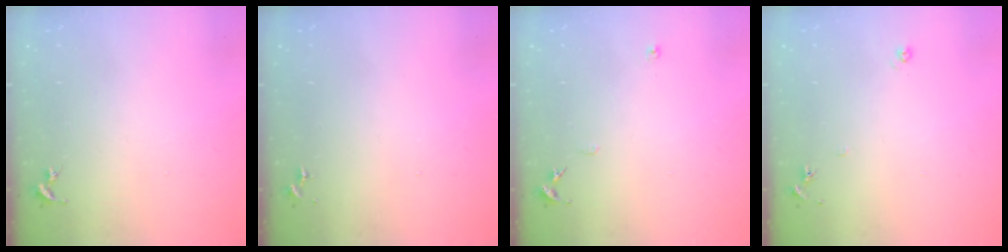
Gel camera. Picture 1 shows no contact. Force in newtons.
{"total": 0.0}
{"total": 6.1, "press": 6.1, "slide": 0.7}
{"total": 5.8, "press": 5.8, "slide": 0.6}